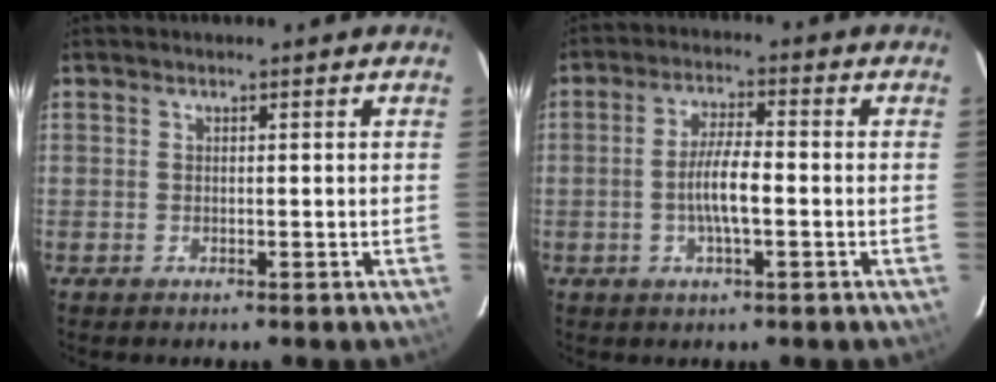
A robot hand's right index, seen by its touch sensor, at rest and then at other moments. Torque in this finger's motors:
{"motor_torque": [1.07, -0.27, 0.62, 0.15]}